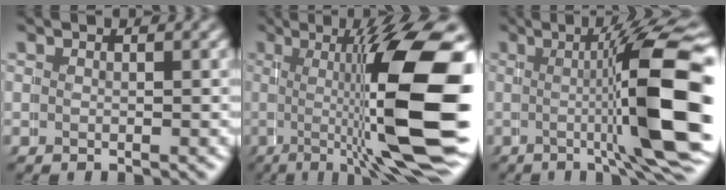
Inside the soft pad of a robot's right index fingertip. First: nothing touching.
{"total": 13.3, "force": [0.6, 3.3, 12.9], "torque": [-0.164, 0.012, 0.003]}
{"total": 11.4, "force": [0.1, 1.9, 11.2], "torque": [-0.163, 0.012, -0.006]}